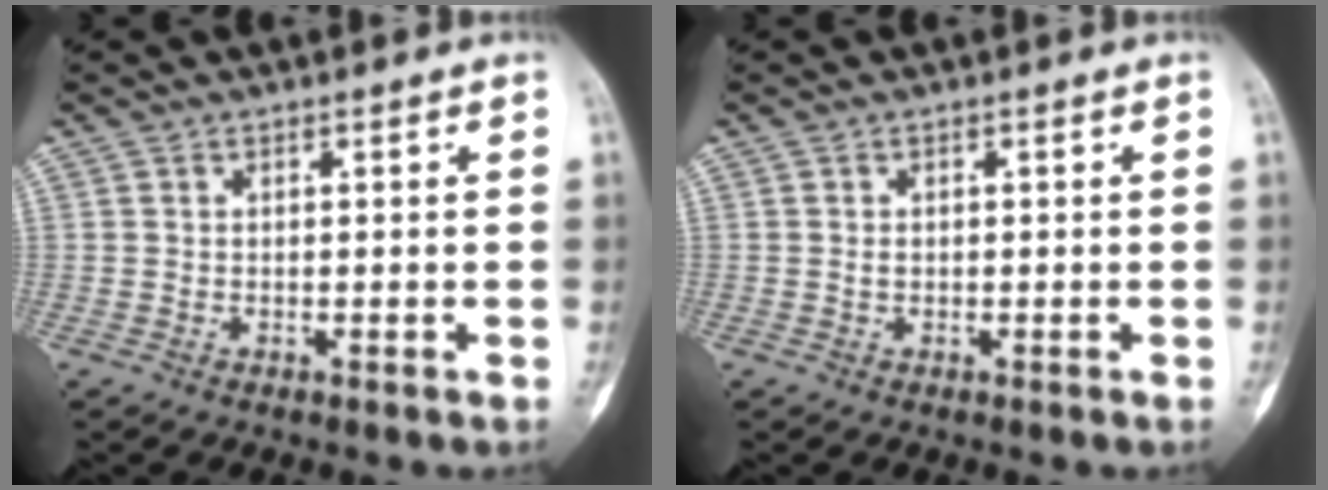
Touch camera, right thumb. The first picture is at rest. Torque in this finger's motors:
{"motor_torque": [0.59, -0.36, -0.08, -0.73, -0.03]}